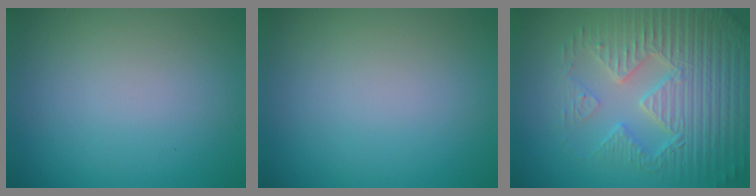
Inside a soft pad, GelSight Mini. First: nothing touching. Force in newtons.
{"total": 0.0}
{"total": 6.9, "press": 5.7, "slide": 3.8}